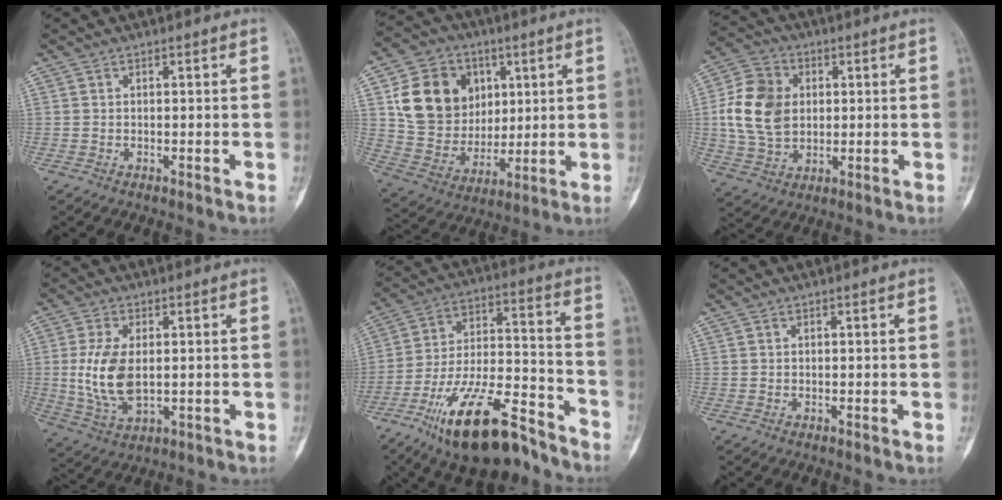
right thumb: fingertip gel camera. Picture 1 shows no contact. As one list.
[{"total": 17.7, "force": [5.1, 14.7, 8.5], "torque": [-0.116, -0.006, 0.104]}, {"total": 13.4, "force": [1.4, 10.1, 8.7], "torque": [-0.148, 0.004, 0.026]}, {"total": 10.7, "force": [0.3, 5.9, 9.0], "torque": [-0.183, -0.011, 0.016]}, {"total": 21.3, "force": [-14.3, 7.5, 13.9], "torque": [-0.249, 0.080, -0.245]}, {"total": 0.0}]